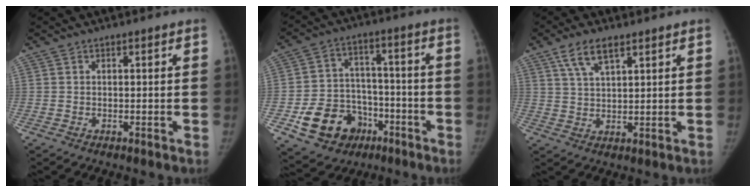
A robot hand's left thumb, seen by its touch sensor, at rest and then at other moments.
{"total": 14.8, "force": [-6.5, 11.7, 6.2], "torque": [-0.079, 0.053, -0.095]}
{"total": 6.3, "force": [3.8, 2.3, 4.4], "torque": [-0.080, -0.011, 0.075]}